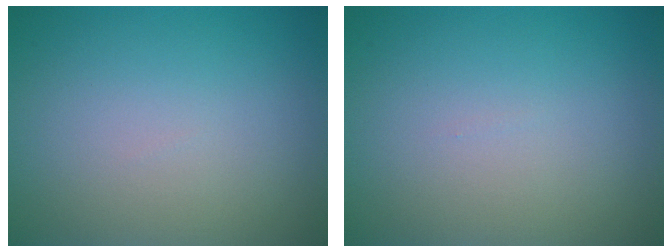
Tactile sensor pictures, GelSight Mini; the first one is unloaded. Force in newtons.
{"total": 0.0}